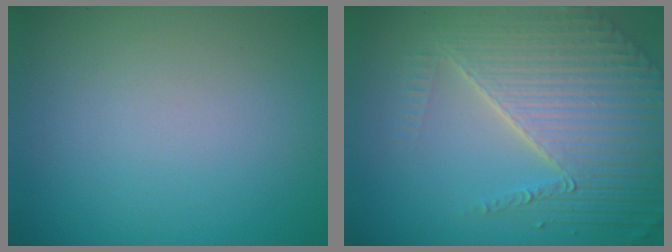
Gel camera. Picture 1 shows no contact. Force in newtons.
{"total": 8.4, "press": 5.6, "slide": 6.2}